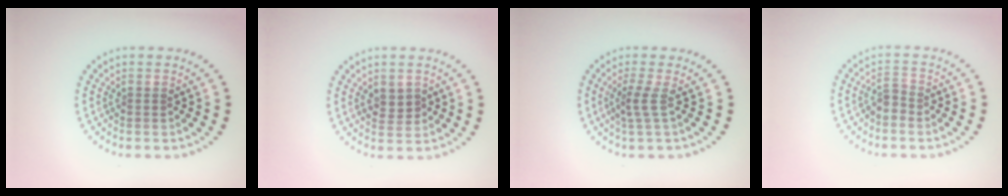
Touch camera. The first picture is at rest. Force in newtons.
{"total": 1.3, "press": 1.2, "slide": 0.6}
{"total": 1.8, "press": 1.2, "slide": 1.4}
{"total": 1.5, "press": 0.9, "slide": 1.1}